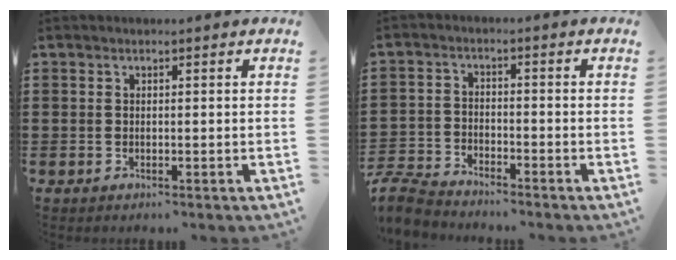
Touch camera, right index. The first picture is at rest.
{"total": 4.4, "force": [-4.3, 0.9, 0.8], "torque": [-0.036, -0.005, -0.092]}